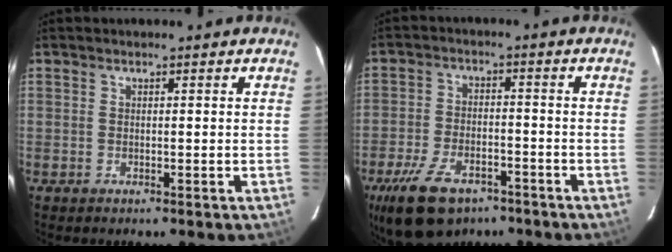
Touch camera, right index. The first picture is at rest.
{"total": 14.0, "force": [-9.0, 7.3, 7.8], "torque": [-0.181, -0.013, -0.154]}